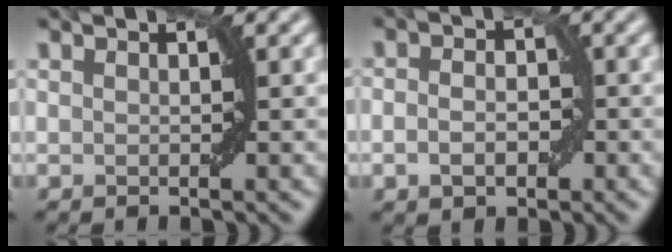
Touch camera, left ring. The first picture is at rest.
{"total": 2.9, "force": [-0.7, 1.9, 2.0], "torque": [-0.030, 0.001, -0.015]}